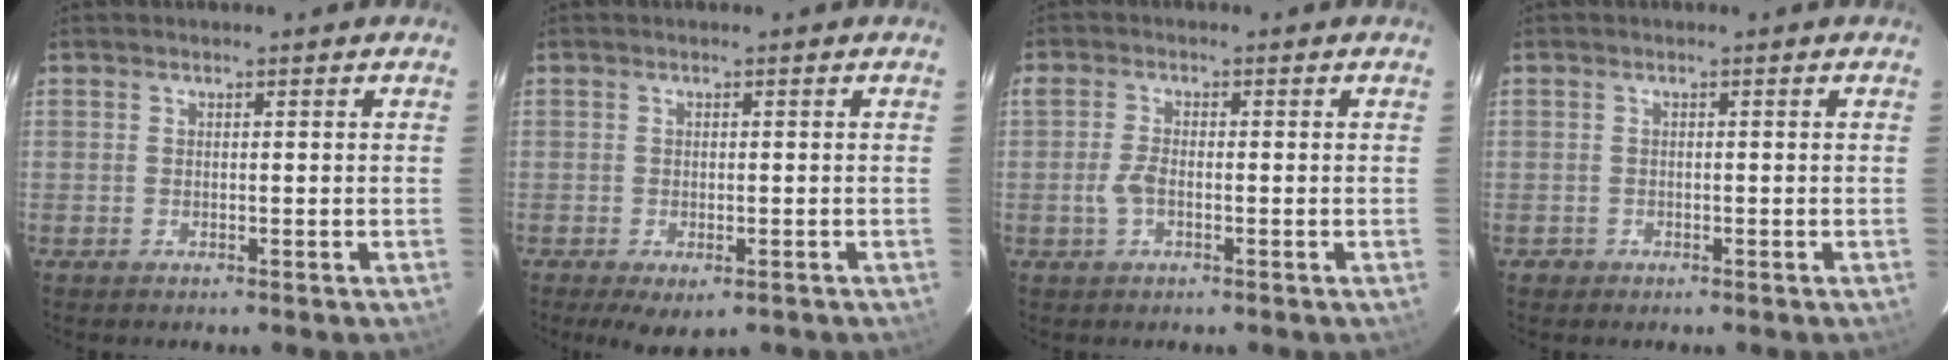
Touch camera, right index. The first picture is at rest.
{"total": 5.1, "force": [-2.9, 2.5, 3.4], "torque": [-0.064, -0.024, -0.041]}
{"total": 2.9, "force": [-1.0, 1.4, 2.4], "torque": [-0.058, 0.003, -0.020]}
{"total": 1.3, "force": [-0.7, 1.2, 0.1], "torque": [-0.004, 0.005, -0.007]}